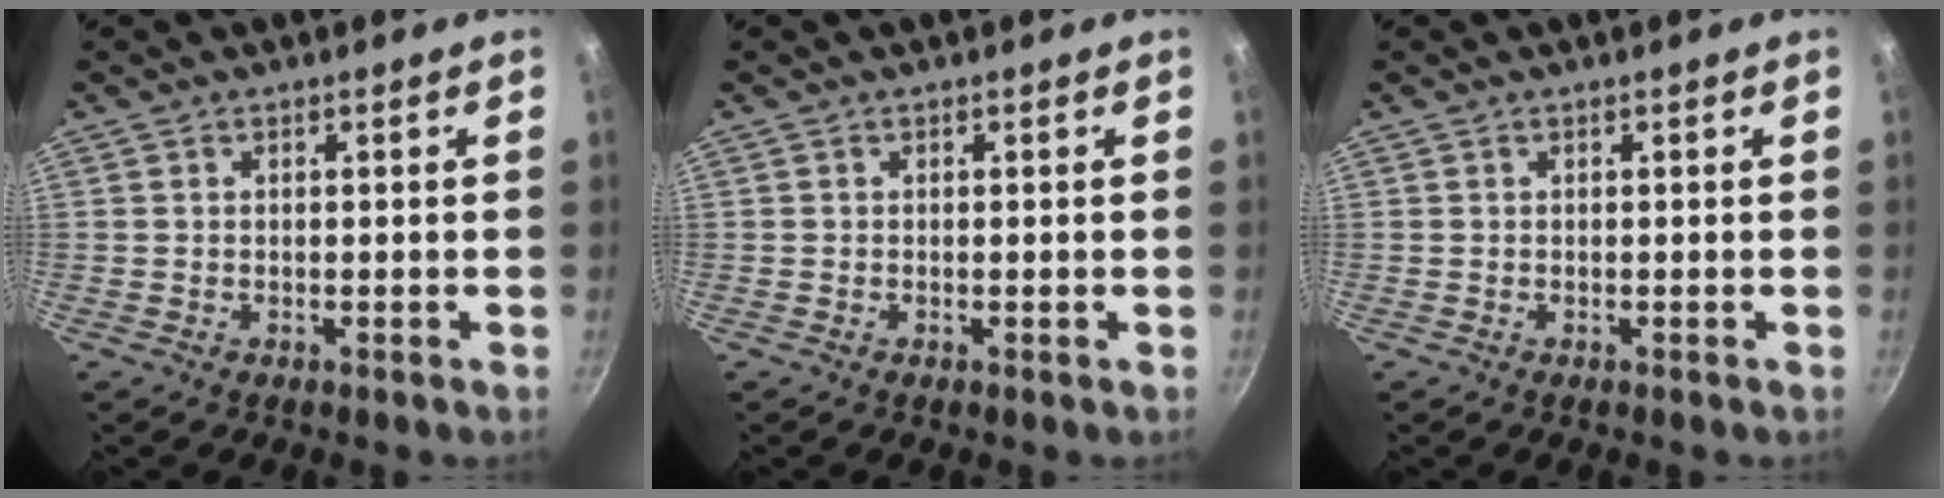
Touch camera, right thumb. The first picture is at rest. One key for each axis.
{"total": 0.0}
{"total": 0.0}